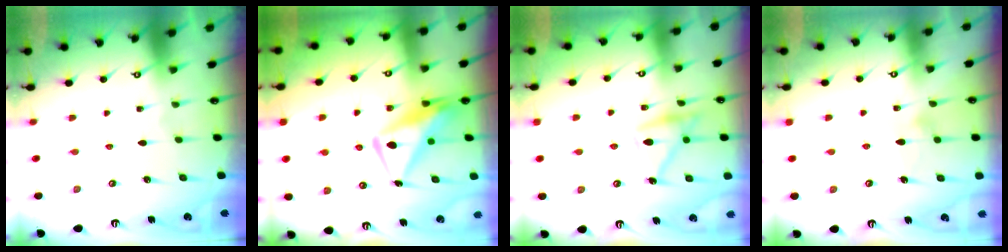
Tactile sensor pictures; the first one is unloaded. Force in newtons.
{"total": 12.3, "press": 12.2, "slide": 1.4}
{"total": 16.4, "press": 16.4, "slide": 1.1}
{"total": 9.4, "press": 9.4, "slide": 0.3}